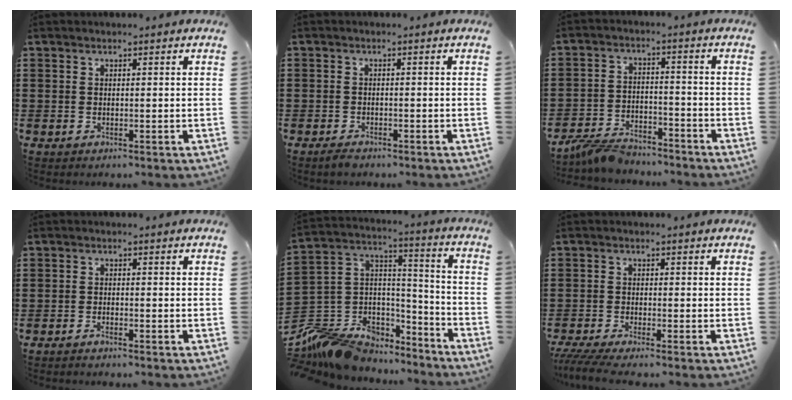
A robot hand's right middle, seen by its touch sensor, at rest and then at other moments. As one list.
[{"total": 1.5, "force": [-1.3, 0.7, 0.2], "torque": [-0.007, 0.003, -0.028]}, {"total": 5.5, "force": [-5.2, 1.4, 1.0], "torque": [-0.031, 0.006, -0.107]}, {"total": 1.1, "force": [-1.1, 0.0, 0.3], "torque": [-0.008, -0.001, -0.021]}, {"total": 10.5, "force": [-8.4, 6.0, 2.2], "torque": [-0.082, -0.005, -0.165]}, {"total": 2.7, "force": [-2.3, 0.0, 1.5], "torque": [-0.039, -0.009, -0.048]}]